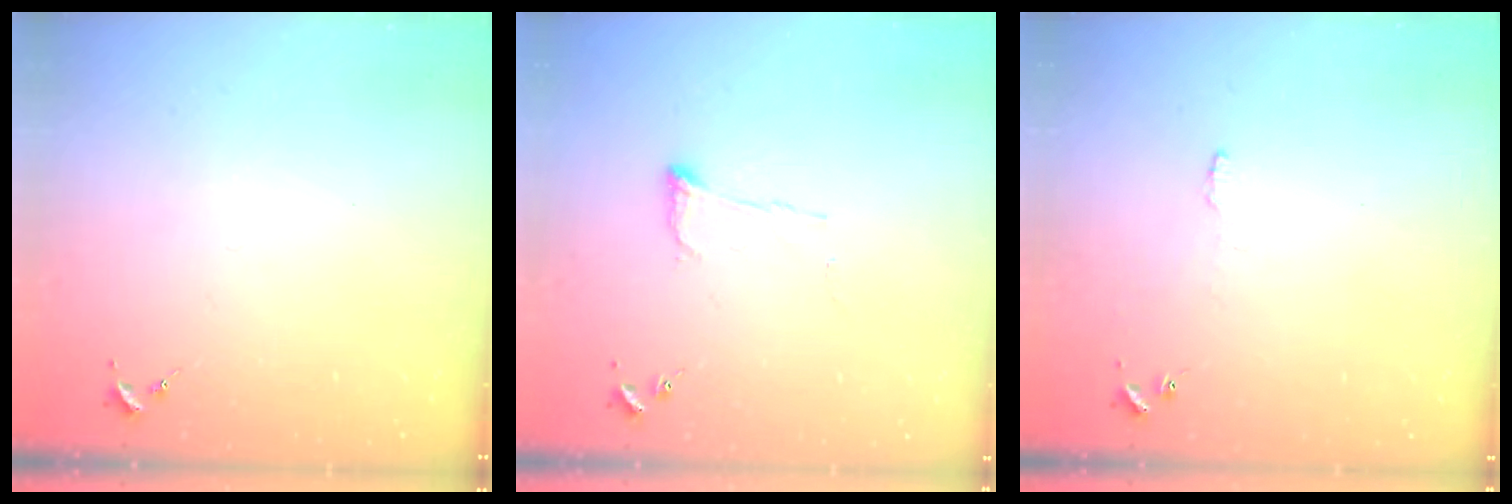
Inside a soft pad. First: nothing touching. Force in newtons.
{"total": 5.9, "press": 5.8, "slide": 0.6}
{"total": 3.8, "press": 3.8, "slide": 0.4}